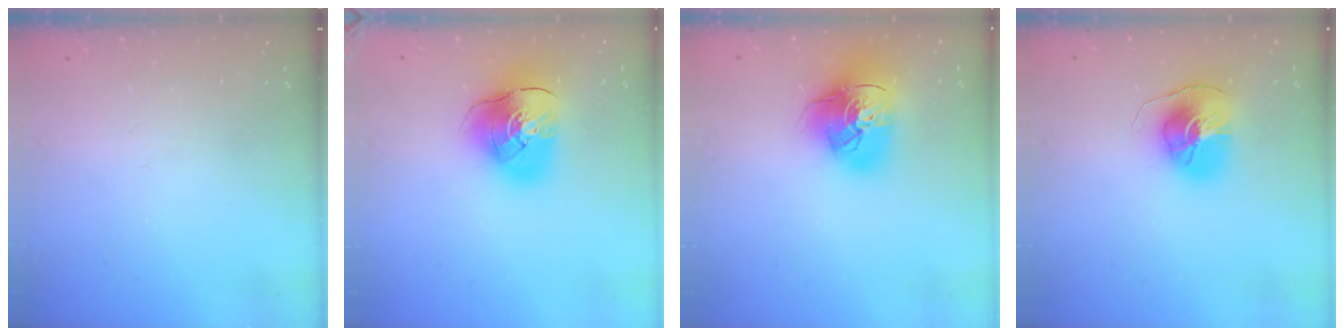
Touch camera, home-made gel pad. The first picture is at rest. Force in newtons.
{"total": 12.7, "press": 12.5, "slide": 1.8}
{"total": 15.6, "press": 15.5, "slide": 1.6}
{"total": 8.7, "press": 8.7, "slide": 0.7}